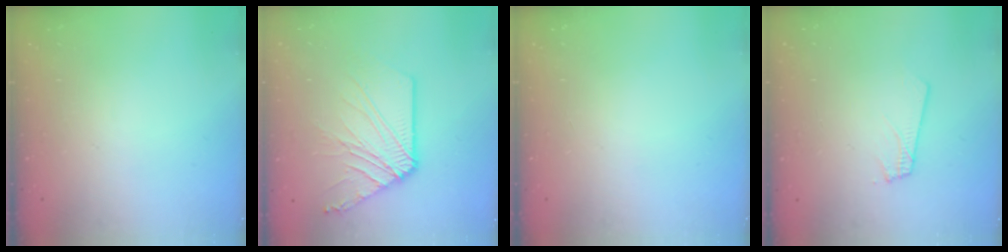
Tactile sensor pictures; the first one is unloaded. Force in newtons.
{"total": 11.5, "press": 11.5, "slide": 0.8}
{"total": 0.0}
{"total": 1.8, "press": 1.8, "slide": 0.1}